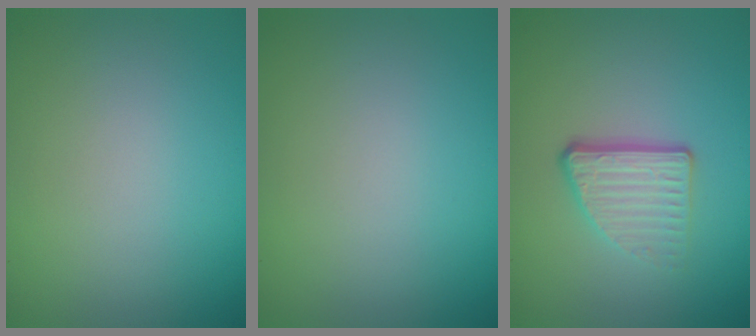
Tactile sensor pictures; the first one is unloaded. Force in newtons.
{"total": 0.0}
{"total": 3.7, "press": 2.4, "slide": 2.8}